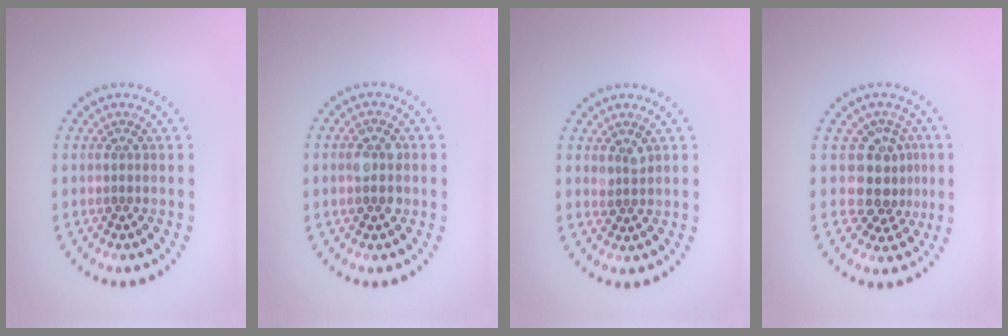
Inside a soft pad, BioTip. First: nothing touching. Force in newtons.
{"total": 2.4, "press": 2.4, "slide": 0.2}
{"total": 1.2, "press": 1.1, "slide": 0.4}
{"total": 3.7, "press": 3.1, "slide": 2.0}